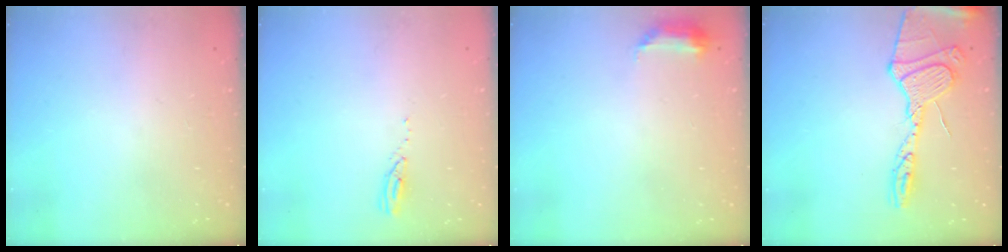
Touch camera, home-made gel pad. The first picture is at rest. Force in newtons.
{"total": 3.4, "press": 3.4, "slide": 0.3}
{"total": 11.5, "press": 6.8, "slide": 9.2}
{"total": 15.8, "press": 15.7, "slide": 1.4}